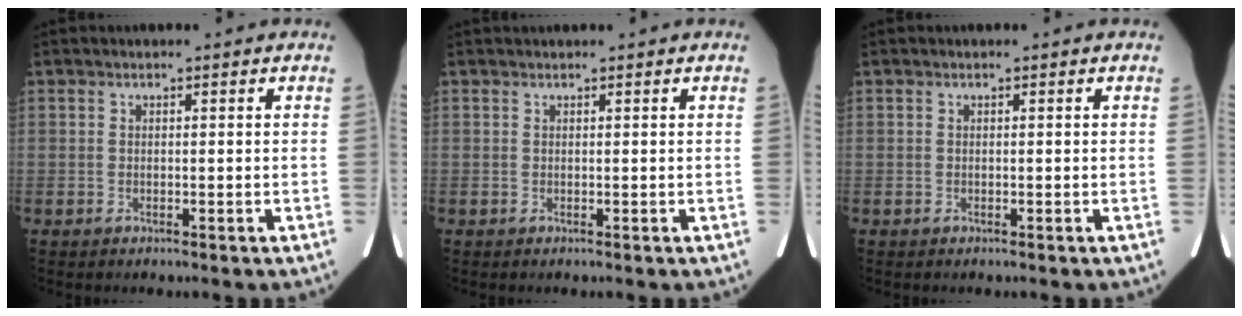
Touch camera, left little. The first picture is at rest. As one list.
[{"total": 1.1, "force": [1.0, 0.0, 0.4], "torque": [-0.005, 0.021, 0.021]}, {"total": 0.0}]